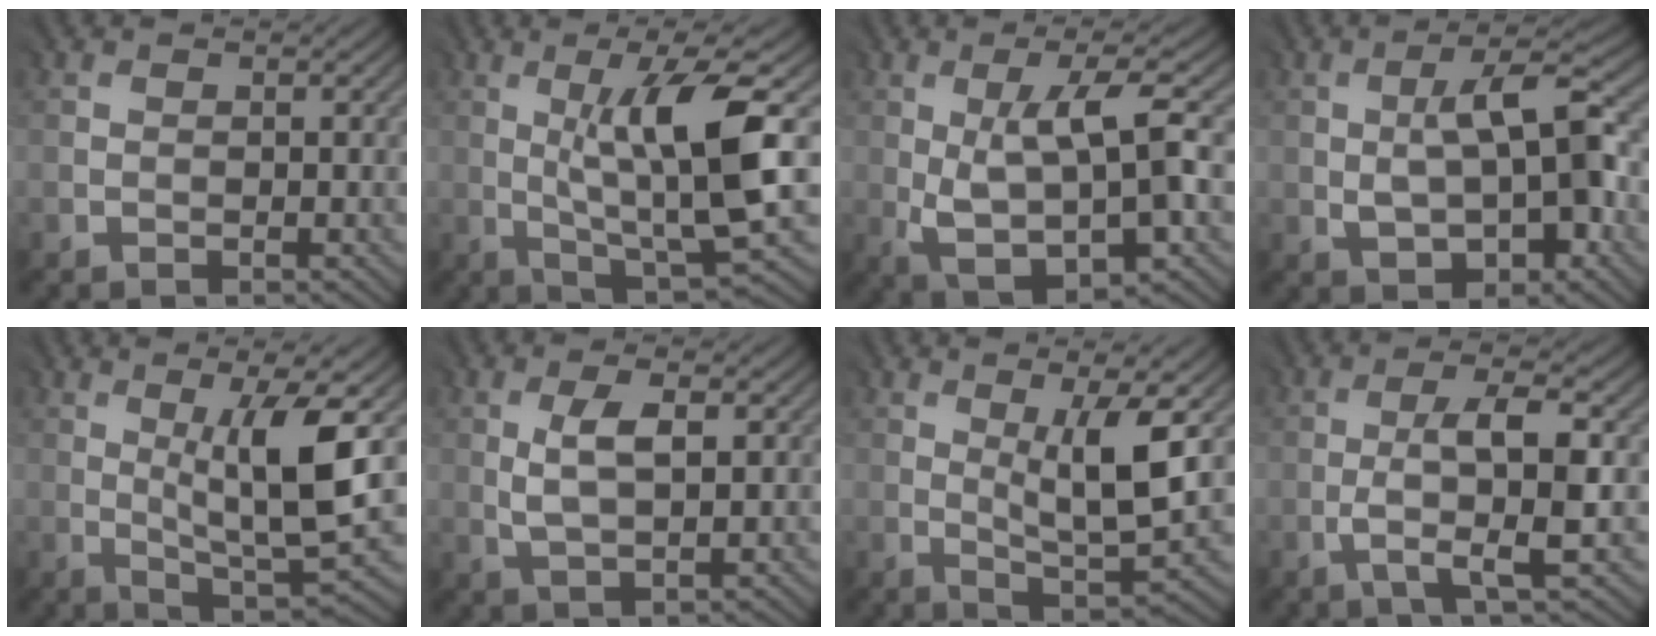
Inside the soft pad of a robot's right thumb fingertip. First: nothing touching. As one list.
[{"total": 10.6, "force": [1.3, 1.7, 10.4], "torque": [-0.171, 0.008, 0.028]}, {"total": 9.1, "force": [0.0, 2.7, 8.6], "torque": [-0.164, -0.001, 0.006]}, {"total": 7.8, "force": [-0.5, 3.6, 7.0], "torque": [-0.118, 0.008, -0.005]}, {"total": 10.0, "force": [1.7, 1.9, 9.6], "torque": [-0.162, -0.002, 0.035]}, {"total": 3.8, "force": [1.0, 1.3, 3.5], "torque": [-0.076, -0.001, 0.025]}, {"total": 7.8, "force": [1.7, 1.7, 7.4], "torque": [-0.128, -0.002, 0.037]}, {"total": 6.0, "force": [-0.9, 0.9, 5.8], "torque": [-0.100, 0.009, -0.018]}]